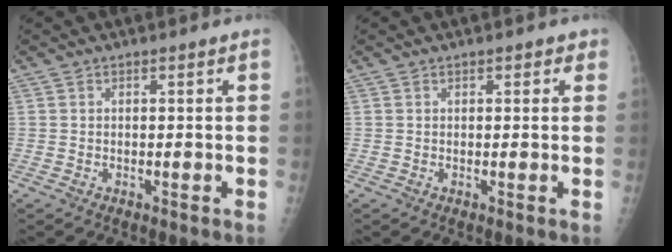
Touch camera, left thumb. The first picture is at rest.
{"total": 1.4, "force": [0.8, 0.9, 0.6], "torque": [0.009, 0.000, 0.004]}